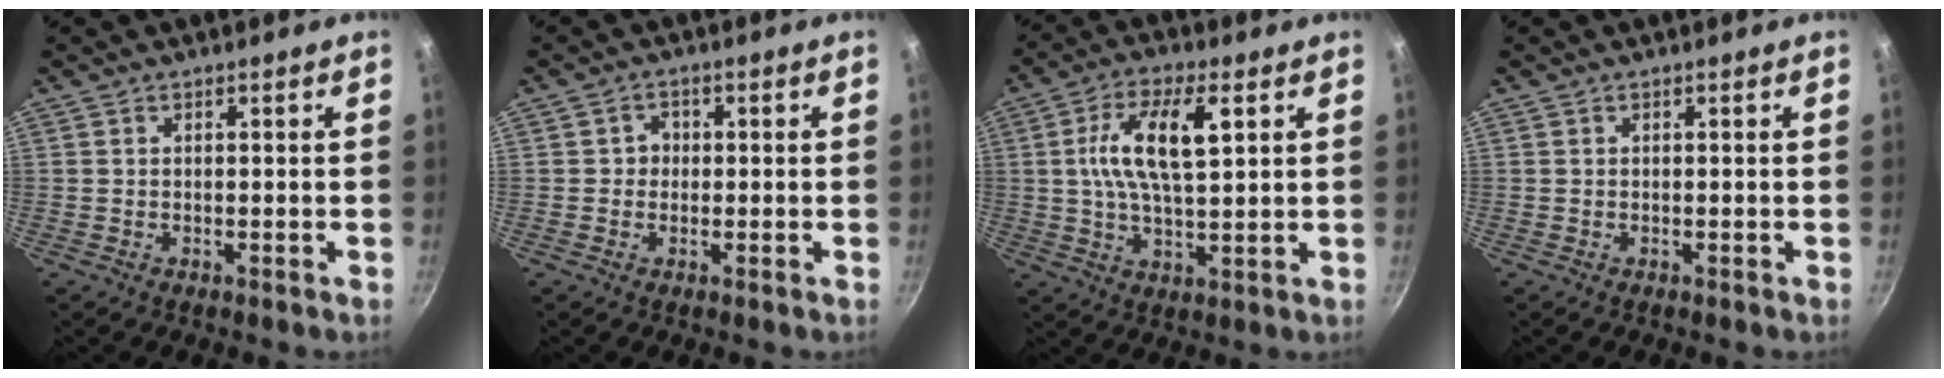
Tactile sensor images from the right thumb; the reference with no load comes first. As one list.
[{"total": 2.3, "force": [0.0, 2.1, 1.0], "torque": [0.003, 0.008, -0.006]}, {"total": 12.4, "force": [3.1, 4.8, 11.0], "torque": [-0.206, 0.001, 0.056]}, {"total": 0.0}]